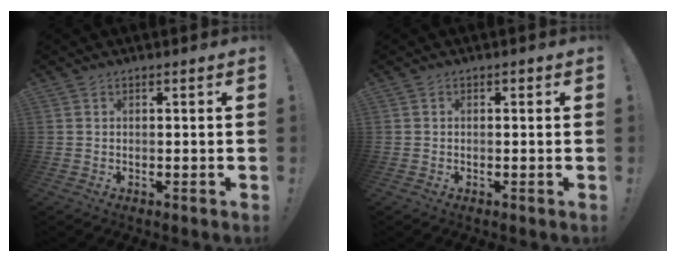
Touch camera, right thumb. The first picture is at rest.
{"total": 0.0}